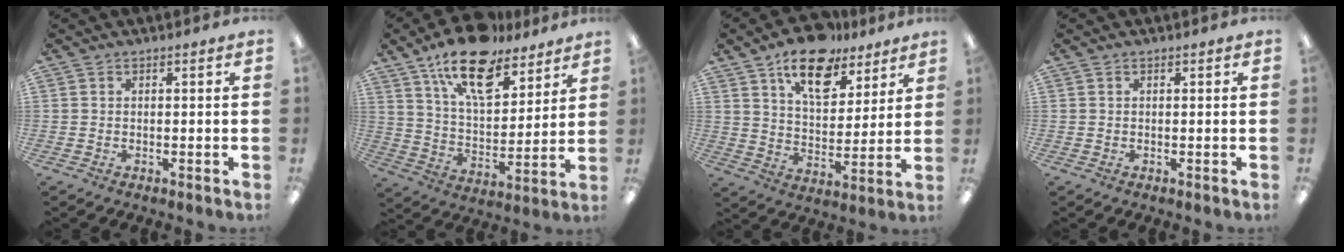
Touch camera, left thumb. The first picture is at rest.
{"total": 18.3, "force": [12.9, 8.4, 9.9], "torque": [-0.163, -0.067, 0.224]}
{"total": 15.7, "force": [10.8, 8.0, 8.1], "torque": [-0.118, -0.056, 0.189]}
{"total": 0.0}